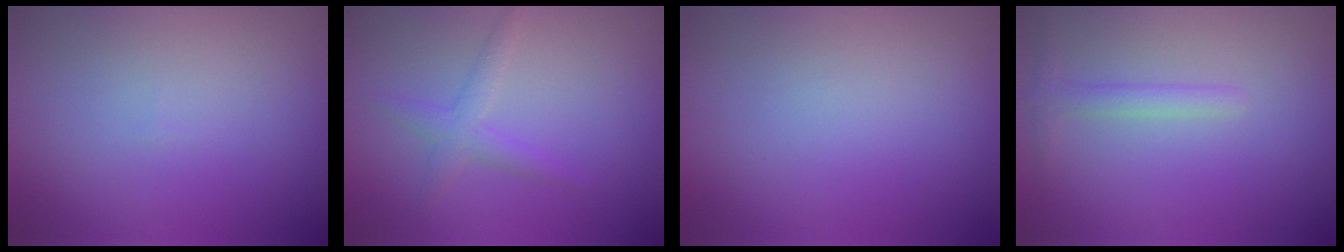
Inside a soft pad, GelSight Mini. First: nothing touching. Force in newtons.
{"total": 1.9, "press": 1.9, "slide": 0.1}
{"total": 0.0}
{"total": 1.5, "press": 1.5, "slide": 0.0}